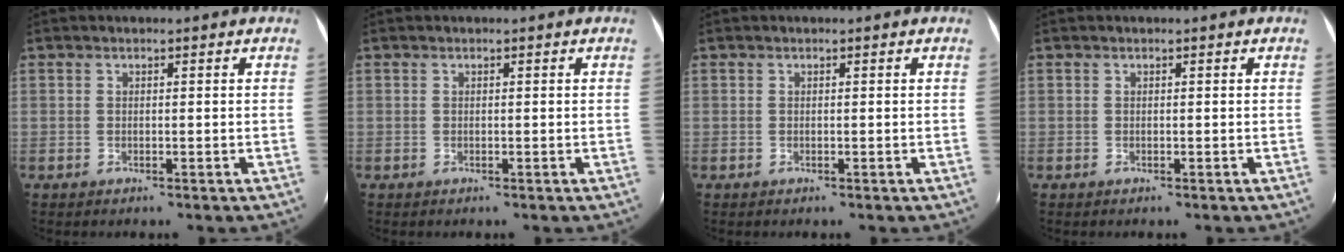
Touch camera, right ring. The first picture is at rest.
{"total": 0.0}
{"total": 0.0}
{"total": 0.0}